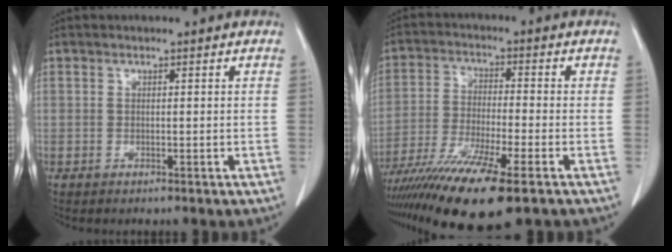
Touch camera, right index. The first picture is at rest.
{"total": 14.2, "force": [-9.4, 0.9, 10.7], "torque": [-0.207, -0.038, -0.165]}